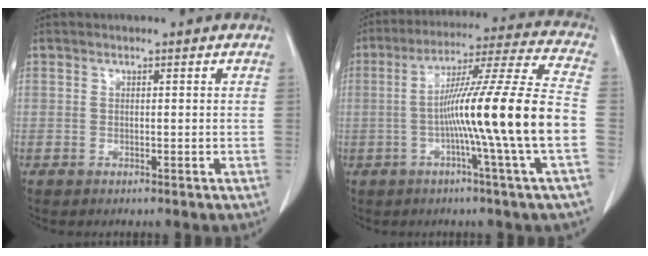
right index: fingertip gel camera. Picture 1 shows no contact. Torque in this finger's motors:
{"motor_torque": [2.14, 0.00, 1.06, 0.21]}